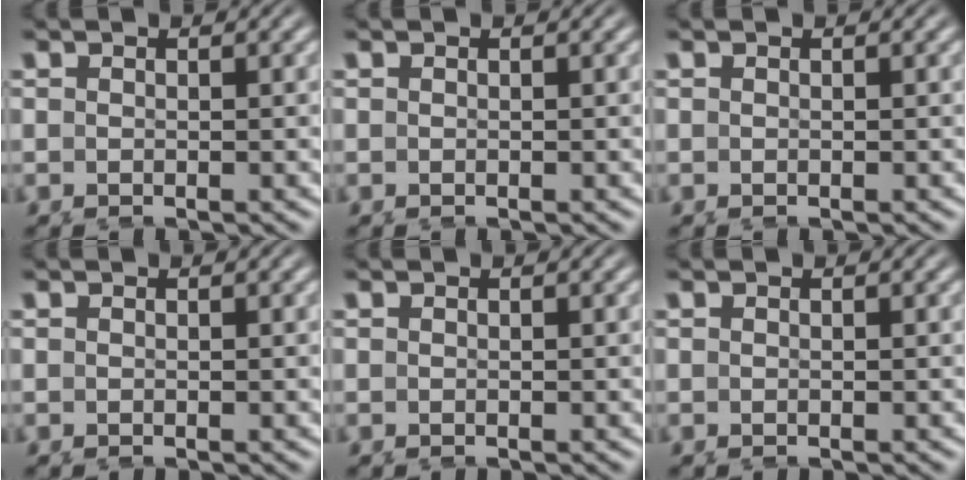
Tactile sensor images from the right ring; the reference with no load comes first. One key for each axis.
{"total": 0.0}
{"total": 0.0}
{"total": 0.0}
{"total": 0.0}
{"total": 0.0}